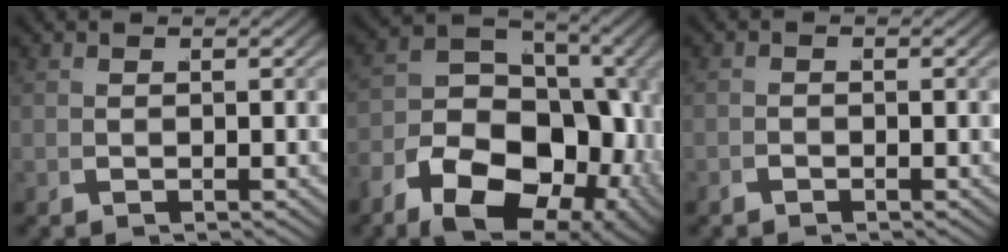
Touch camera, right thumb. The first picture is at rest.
{"total": 16.9, "force": [-3.3, 11.1, 12.2], "torque": [-0.187, -0.037, -0.049]}
{"total": 0.8, "force": [-0.7, -0.2, -0.4], "torque": [0.016, 0.008, -0.021]}